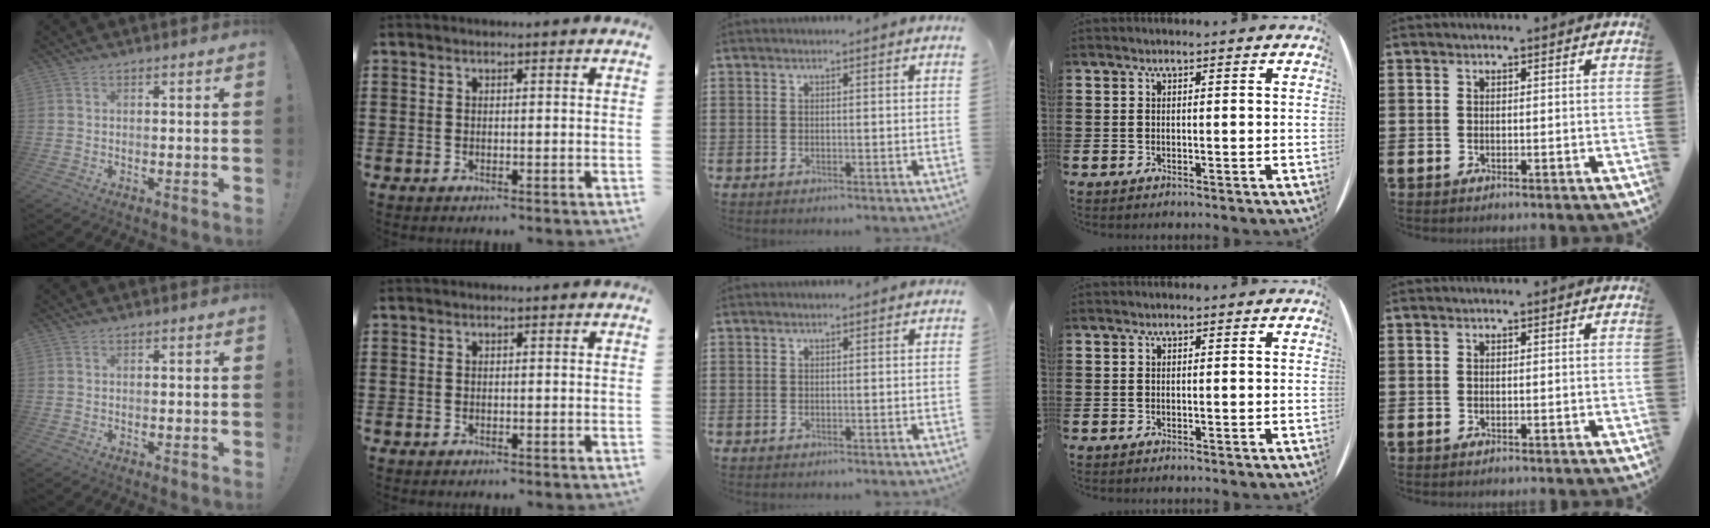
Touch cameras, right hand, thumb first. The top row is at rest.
{}